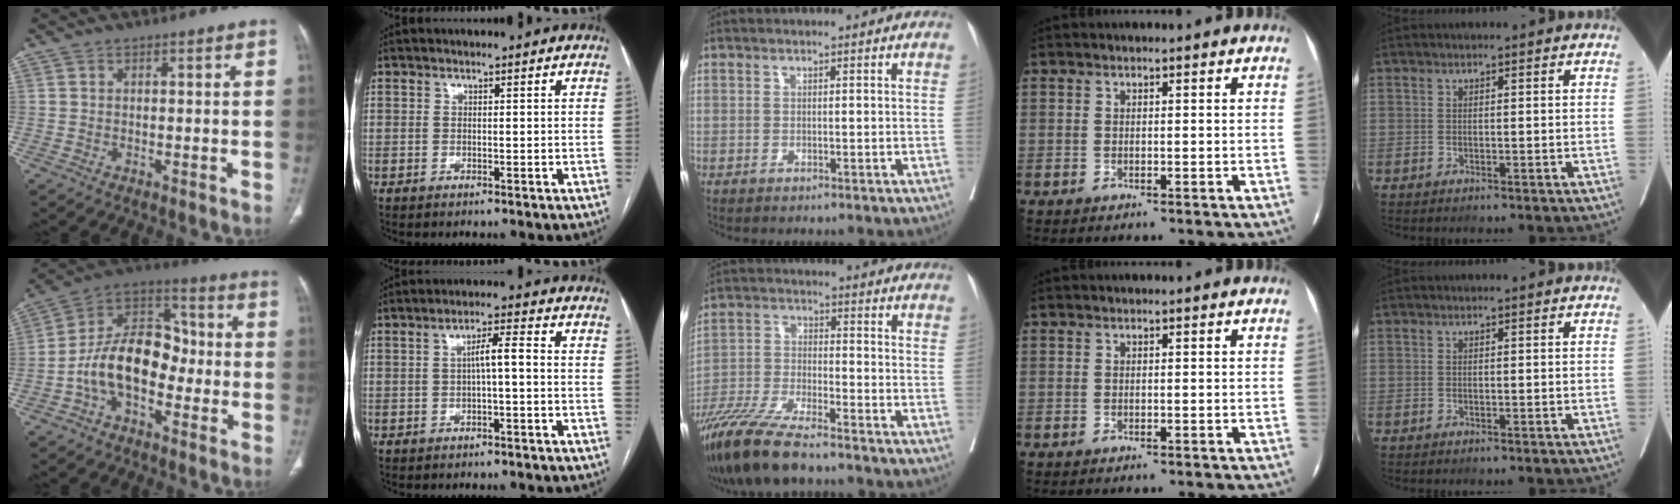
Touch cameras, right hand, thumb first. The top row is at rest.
{"thumb": {"total": 15.2, "force": [-3.7, 9.6, 11.2], "torque": [-0.172, 0.055, -0.076]}, "index": {"total": 3.7, "force": [-0.3, 0.5, 3.7], "torque": [-0.061, 0.013, -0.002]}, "middle": {"total": 13.2, "force": [-10.7, 1.7, 7.5], "torque": [-0.146, -0.036, -0.192]}}